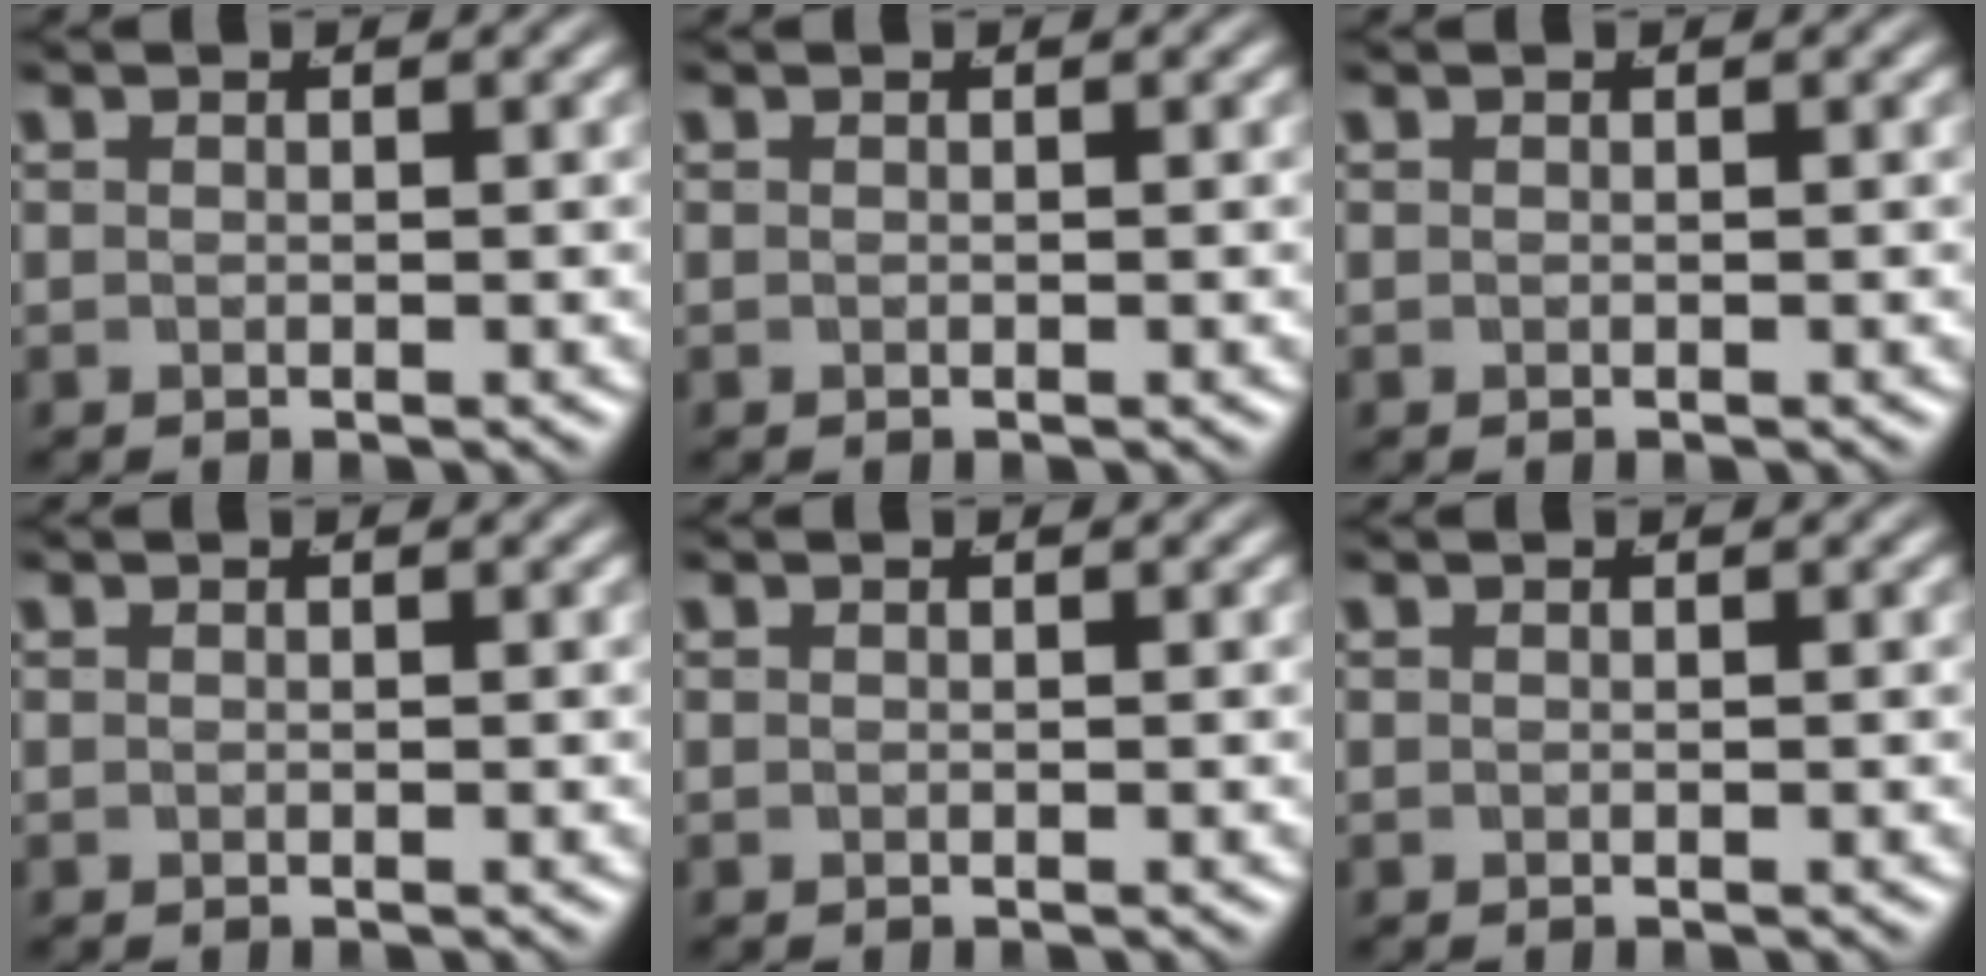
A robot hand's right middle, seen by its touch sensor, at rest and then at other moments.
{"total": 0.0}
{"total": 0.0}
{"total": 0.0}
{"total": 0.0}
{"total": 0.0}